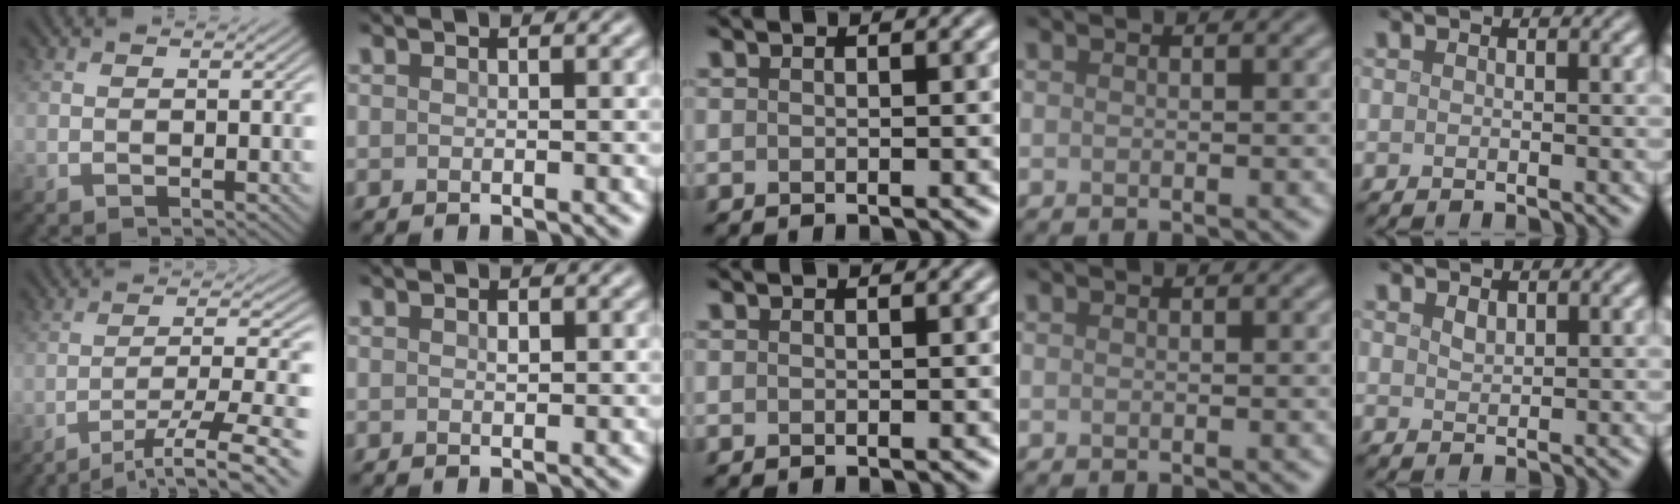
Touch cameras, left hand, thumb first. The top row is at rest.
{"thumb": {"total": 12.0, "force": [-8.2, 2.2, 8.5], "torque": [-0.142, 0.002, -0.112]}, "index": {"total": 0.5, "force": [0.1, 0.3, 0.4], "torque": [-0.006, 0.000, 0.001]}, "little": {"total": 0.9, "force": [0.8, 0.4, 0.4], "torque": [-0.010, -0.001, 0.017]}}